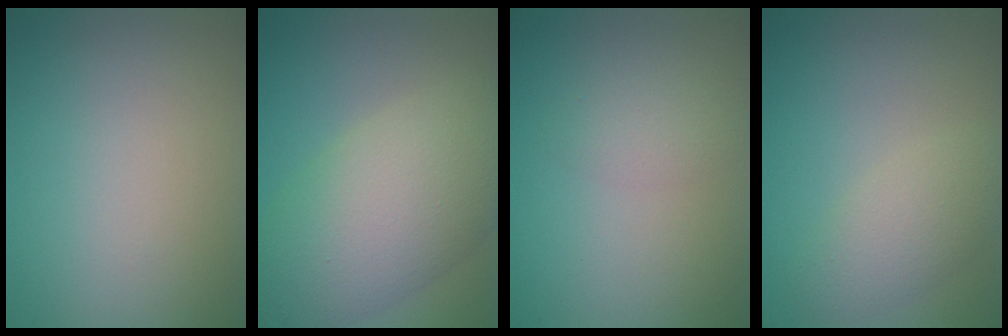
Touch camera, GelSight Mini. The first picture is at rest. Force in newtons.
{"total": 9.0, "press": 9.0, "slide": 0.3}
{"total": 1.4, "press": 1.4, "slide": 0.1}
{"total": 3.0, "press": 3.0, "slide": 0.1}